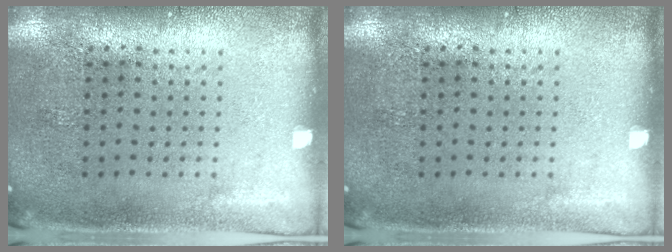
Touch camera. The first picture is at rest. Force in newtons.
{"total": 0.0}